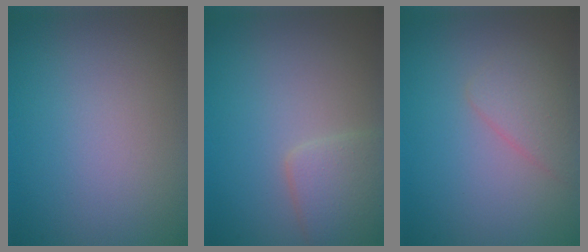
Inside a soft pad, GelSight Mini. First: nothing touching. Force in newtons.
{"total": 2.9, "press": 2.9, "slide": 0.2}
{"total": 2.1, "press": 2.1, "slide": 0.1}